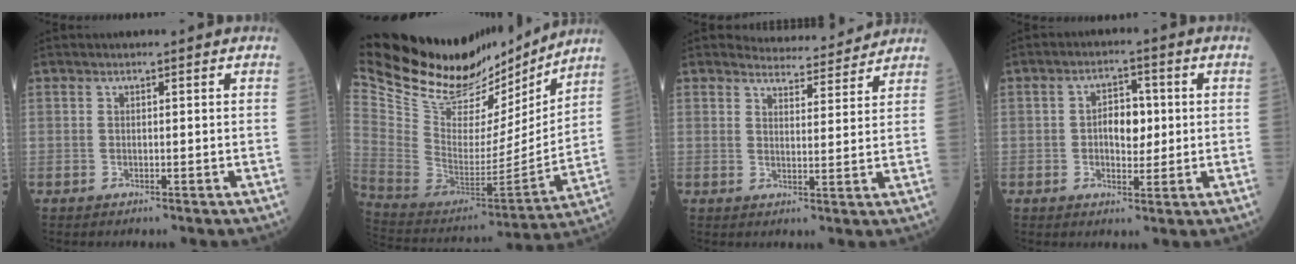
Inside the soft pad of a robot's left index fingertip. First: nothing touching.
{"total": 26.7, "force": [23.7, 7.5, 9.8], "torque": [-0.181, -0.040, 0.373]}
{"total": 6.5, "force": [6.5, 1.1, 0.0], "torque": [0.000, -0.001, 0.081]}
{"total": 5.2, "force": [0.1, 3.0, 4.2], "torque": [-0.068, 0.010, 0.002]}